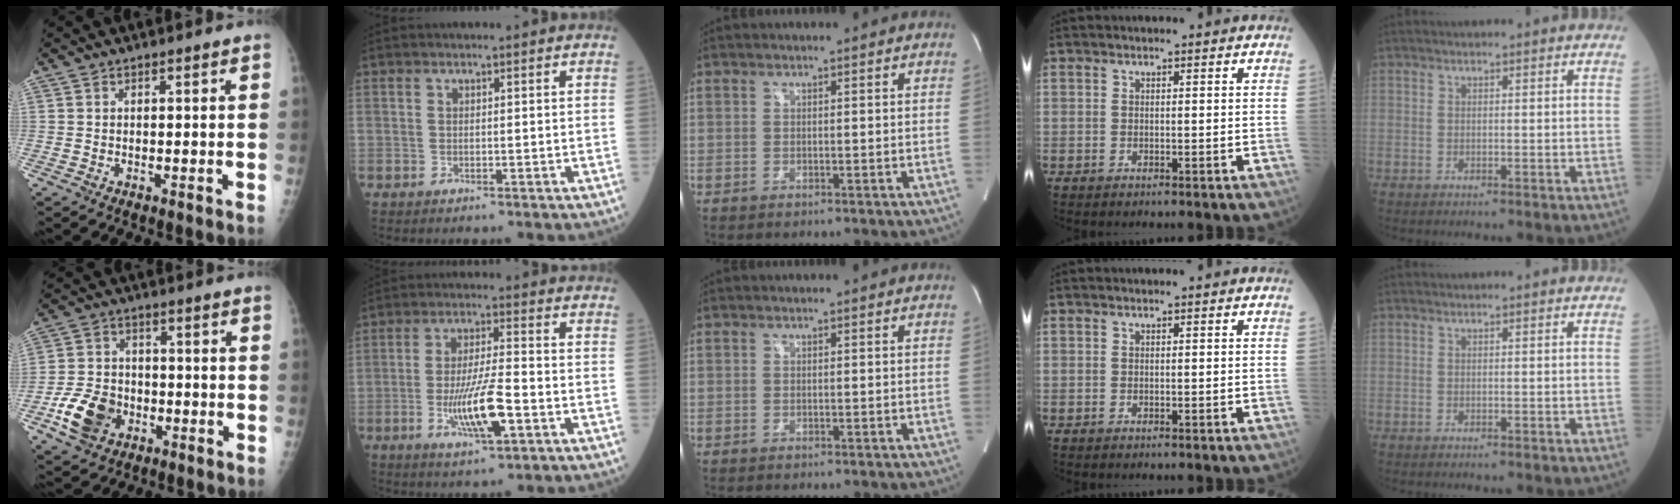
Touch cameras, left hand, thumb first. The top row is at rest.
{"thumb": {"total": 9.7, "force": [-3.9, 7.2, 5.2], "torque": [-0.082, 0.016, -0.070]}, "index": {"total": 9.3, "force": [-3.3, 1.4, 8.6], "torque": [-0.166, -0.013, -0.059]}}